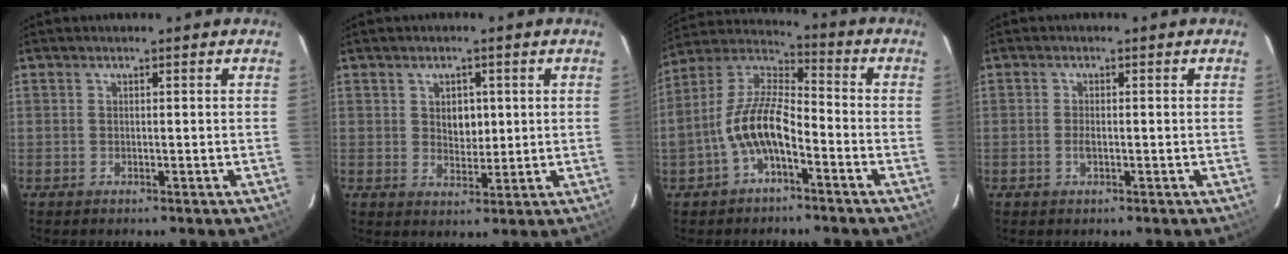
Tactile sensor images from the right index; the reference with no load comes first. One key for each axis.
{"total": 4.1, "fx": 0.9, "fy": 3.1, "fz": 2.6, "tx": -0.037, "ty": 0.004, "tz": 0.017}
{"total": 11.5, "fx": -4.5, "fy": 4.7, "fz": 9.5, "tx": -0.199, "ty": 0.014, "tz": -0.085}
{"total": 1.5, "fx": -0.4, "fy": 0.7, "fz": 1.3, "tx": -0.028, "ty": -0.001, "tz": -0.007}